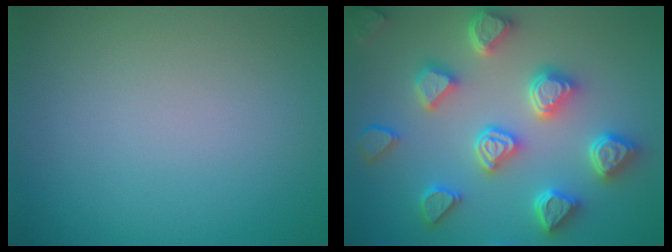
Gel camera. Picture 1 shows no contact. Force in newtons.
{"total": 6.6, "press": 6.0, "slide": 2.7}